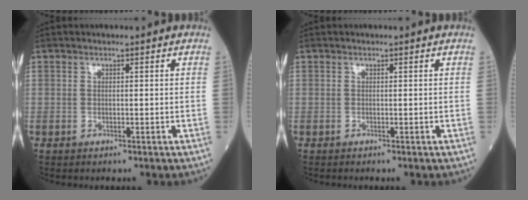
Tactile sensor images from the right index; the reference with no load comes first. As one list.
[{"total": 0.0}]